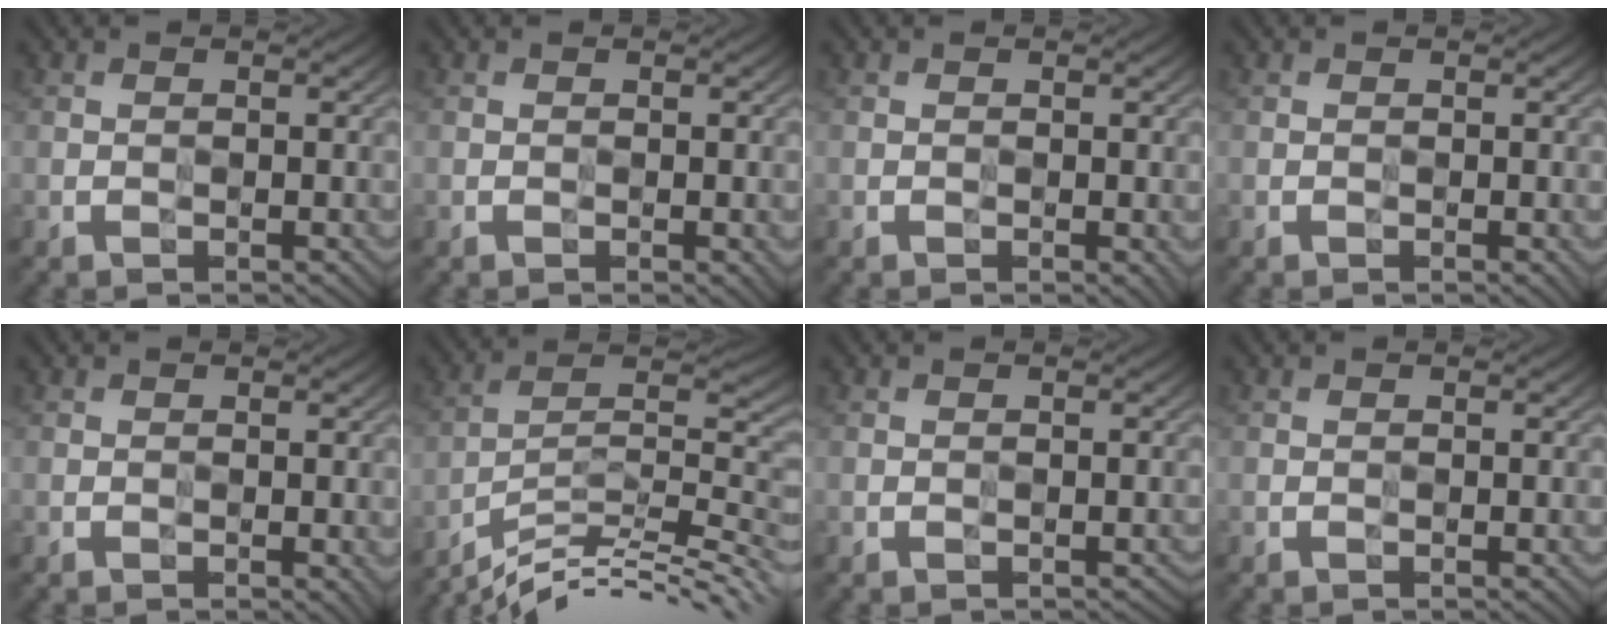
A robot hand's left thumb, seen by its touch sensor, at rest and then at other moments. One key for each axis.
{"total": 2.2, "fx": -0.5, "fy": 1.1, "fz": 1.8, "tx": -0.014, "ty": -0.004, "tz": -0.002}
{"total": 1.9, "fx": -0.3, "fy": 1.1, "fz": 1.6, "tx": -0.013, "ty": -0.004, "tz": 0.000}
{"total": 0.9, "fx": -0.3, "fy": 0.4, "fz": 0.8, "tx": -0.005, "ty": 0.000, "tz": -0.004}
{"total": 1.9, "fx": -0.3, "fy": 1.0, "fz": 1.5, "tx": -0.013, "ty": -0.005, "tz": 0.001}
{"total": 12.3, "fx": -9.5, "fy": 2.3, "fz": 7.4, "tx": -0.122, "ty": 0.007, "tz": -0.168}
{"total": 0.7, "fx": -0.4, "fy": 0.3, "fz": 0.5, "tx": -0.001, "ty": 0.000, "tz": -0.004}
{"total": 0.0}